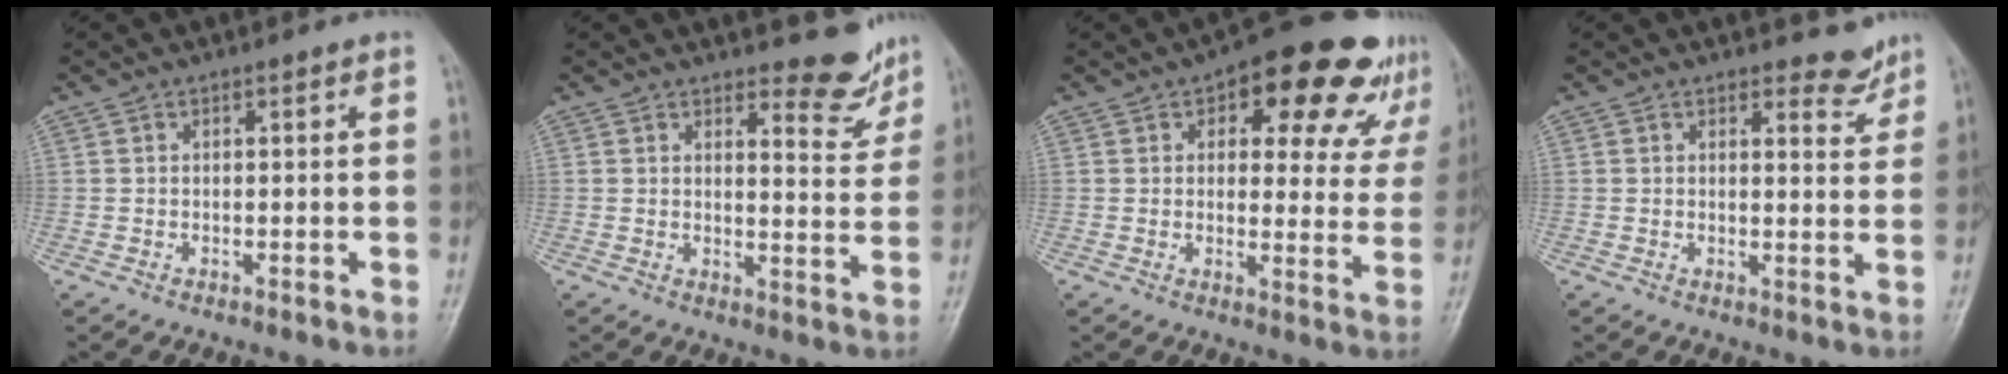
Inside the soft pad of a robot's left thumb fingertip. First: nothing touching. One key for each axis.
{"total": 6.8, "fx": 5.9, "fy": 2.3, "fz": 2.7, "tx": -0.009, "ty": -0.055, "tz": 0.074}
{"total": 17.9, "fx": 10.1, "fy": 8.4, "fz": 12.1, "tx": -0.100, "ty": -0.019, "tz": 0.121}
{"total": 3.5, "fx": 3.1, "fy": 1.4, "fz": 0.8, "tx": 0.006, "ty": -0.028, "tz": 0.036}